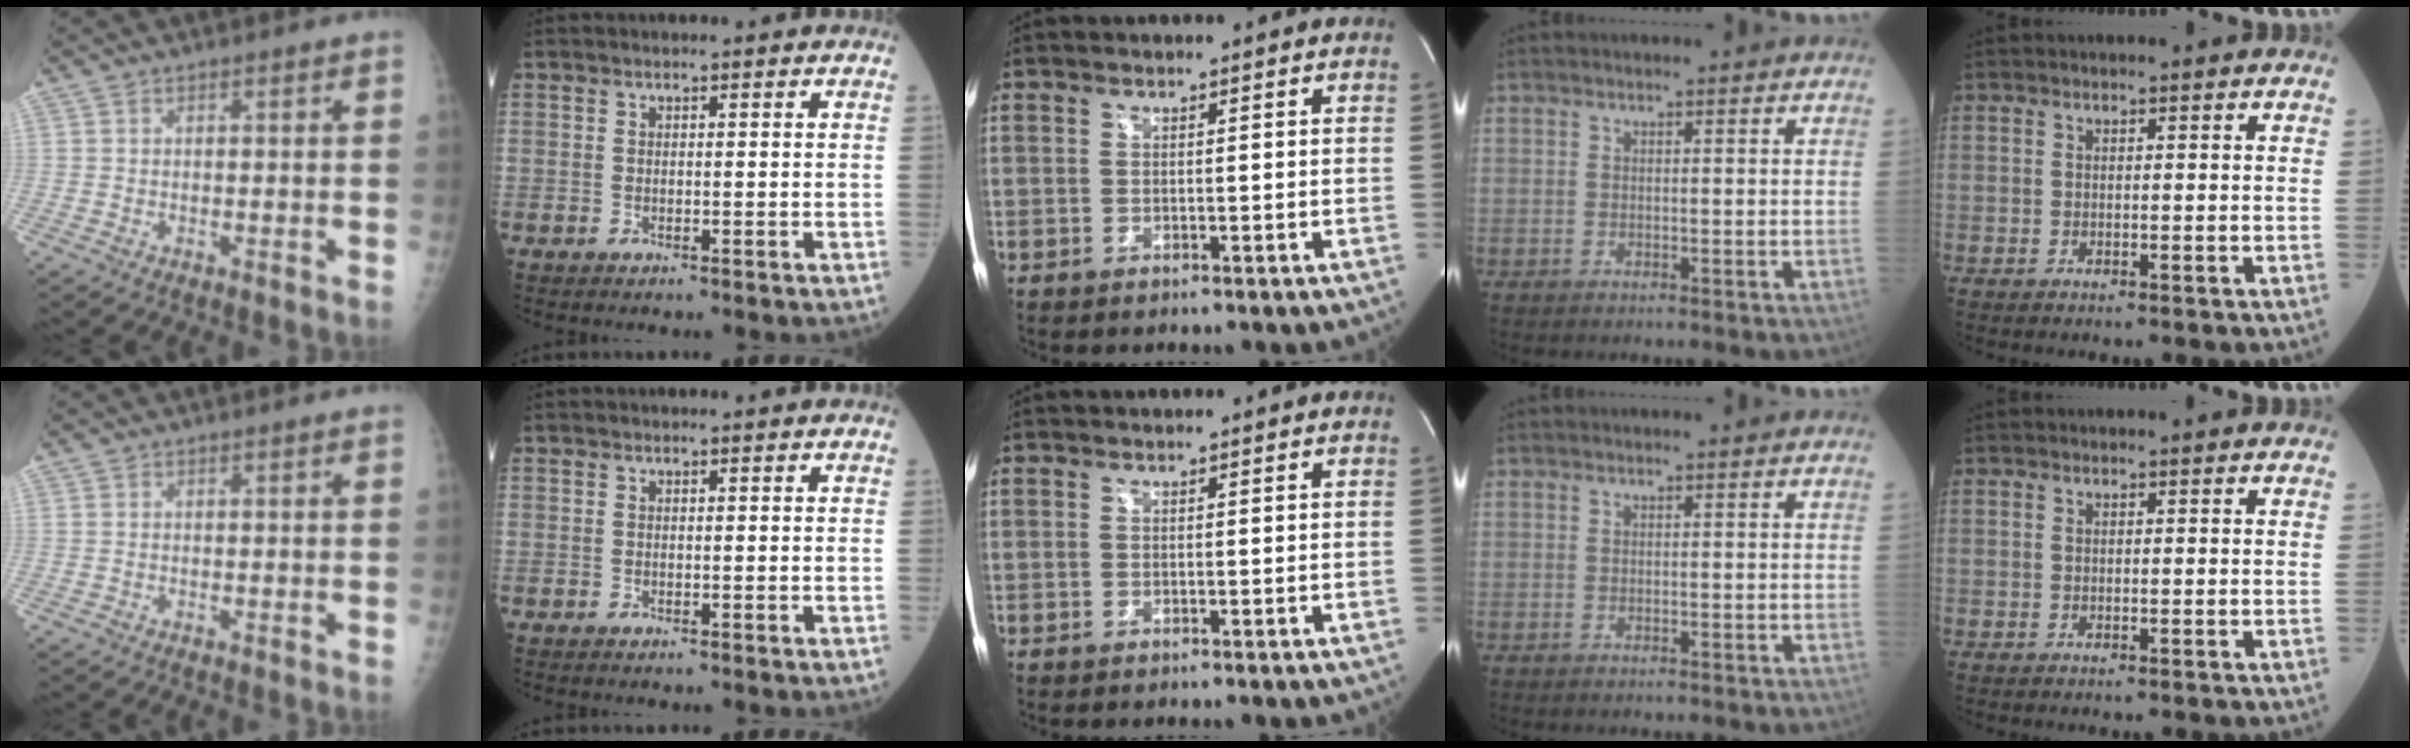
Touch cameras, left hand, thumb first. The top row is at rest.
{}